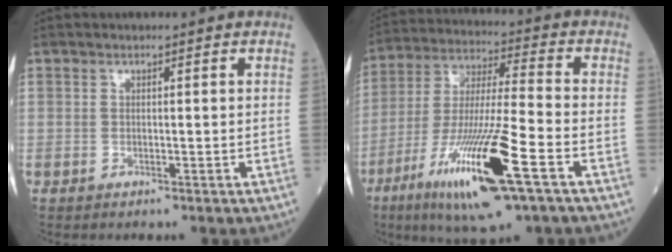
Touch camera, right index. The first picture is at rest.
{"total": 19.3, "force": [-8.9, 1.5, 17.1], "torque": [-0.348, -0.039, -0.160]}